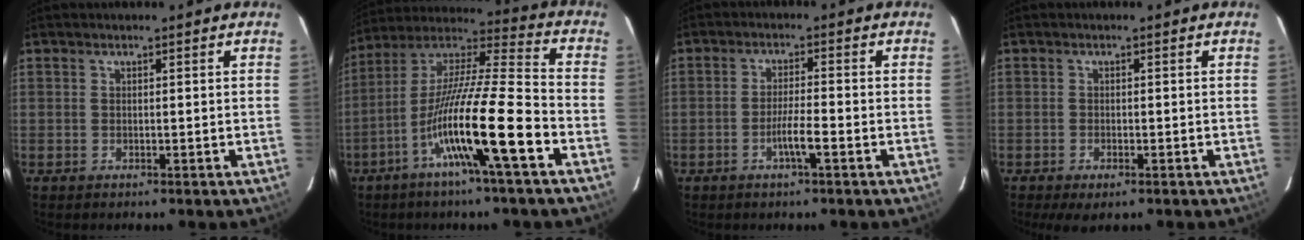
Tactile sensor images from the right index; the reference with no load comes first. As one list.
[{"total": 17.1, "force": [-7.2, -0.2, 15.5], "torque": [-0.290, -0.005, -0.134]}, {"total": 3.8, "force": [-1.7, -0.1, 3.4], "torque": [-0.061, -0.002, -0.033]}, {"total": 2.9, "force": [-1.8, 1.0, 2.1], "torque": [-0.031, -0.006, -0.020]}]